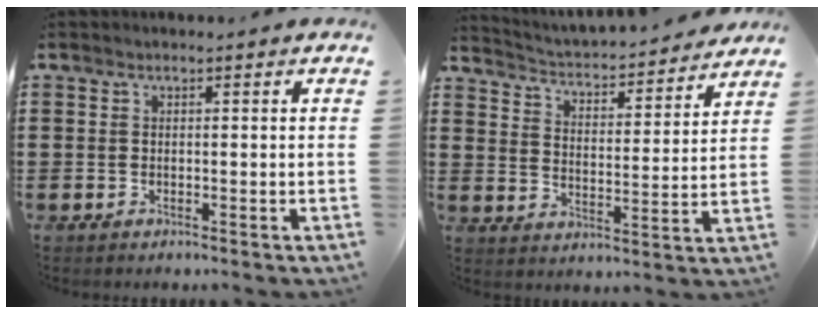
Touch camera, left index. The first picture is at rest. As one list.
[{"total": 3.0, "force": [3.0, -0.1, 0.3], "torque": [-0.025, -0.034, 0.041]}]